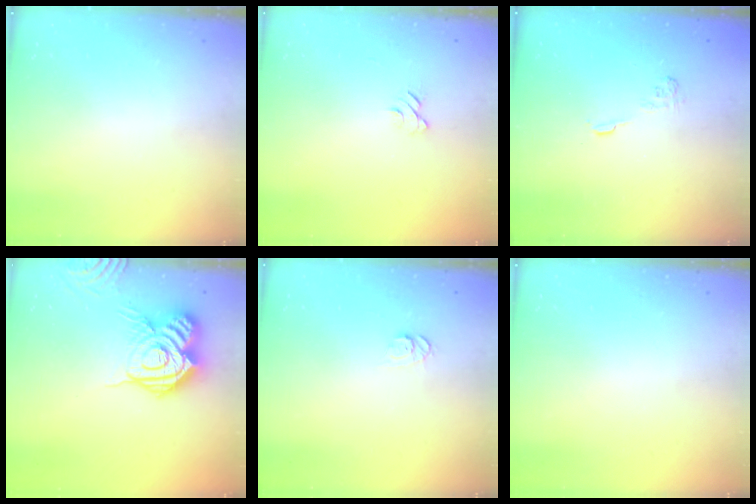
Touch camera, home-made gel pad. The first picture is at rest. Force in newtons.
{"total": 5.1, "press": 5.1, "slide": 0.3}
{"total": 3.0, "press": 2.6, "slide": 1.4}
{"total": 18.9, "press": 18.8, "slide": 1.9}
{"total": 5.9, "press": 5.9, "slide": 0.7}
{"total": 0.0}